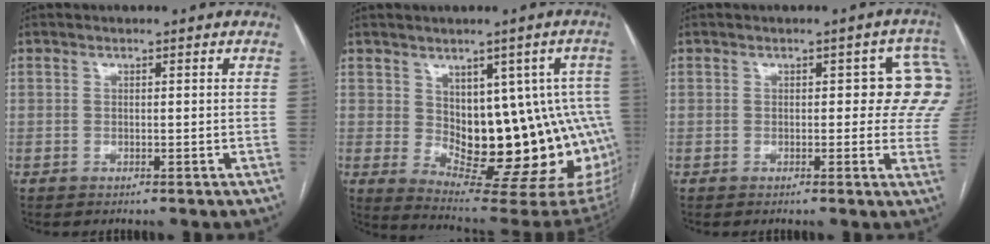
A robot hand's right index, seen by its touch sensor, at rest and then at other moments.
{"total": 17.8, "force": [-0.6, 8.4, 15.7], "torque": [-0.137, 0.013, 0.017]}
{"total": 7.7, "force": [1.7, 3.9, 6.4], "torque": [-0.047, 0.016, 0.011]}